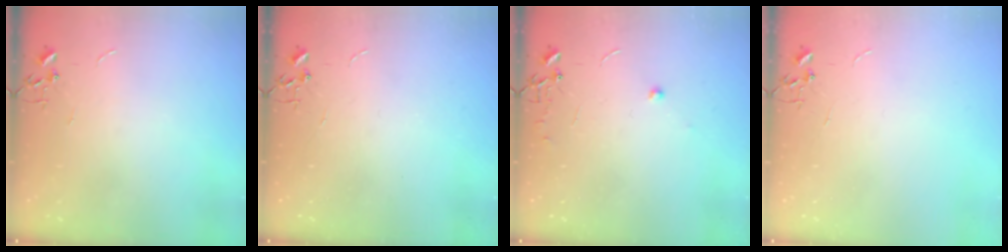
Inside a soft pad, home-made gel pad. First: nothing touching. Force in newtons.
{"total": 0.0}
{"total": 5.5, "press": 5.5, "slide": 0.5}
{"total": 0.0}